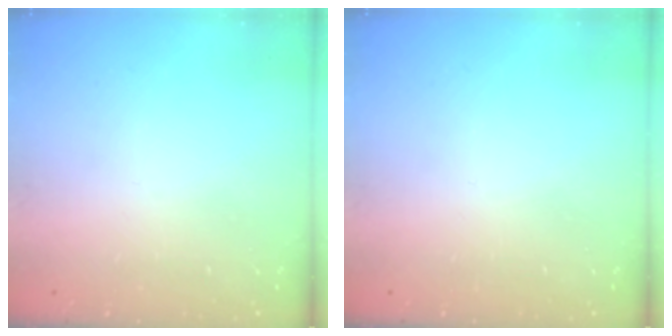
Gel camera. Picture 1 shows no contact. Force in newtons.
{"total": 0.0}